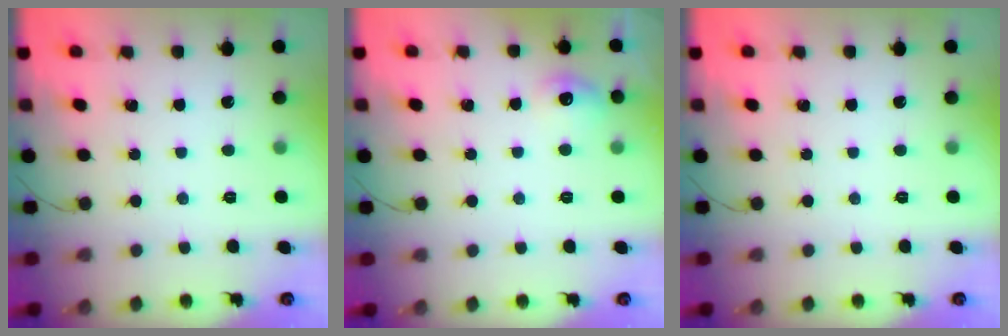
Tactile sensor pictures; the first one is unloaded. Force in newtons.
{"total": 7.6, "press": 7.5, "slide": 1.3}
{"total": 0.0}